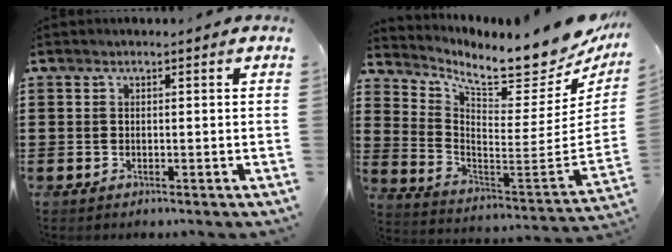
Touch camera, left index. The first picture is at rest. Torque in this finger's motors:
{"motor_torque": [2.14, 0.00, 0.52, 0.10]}